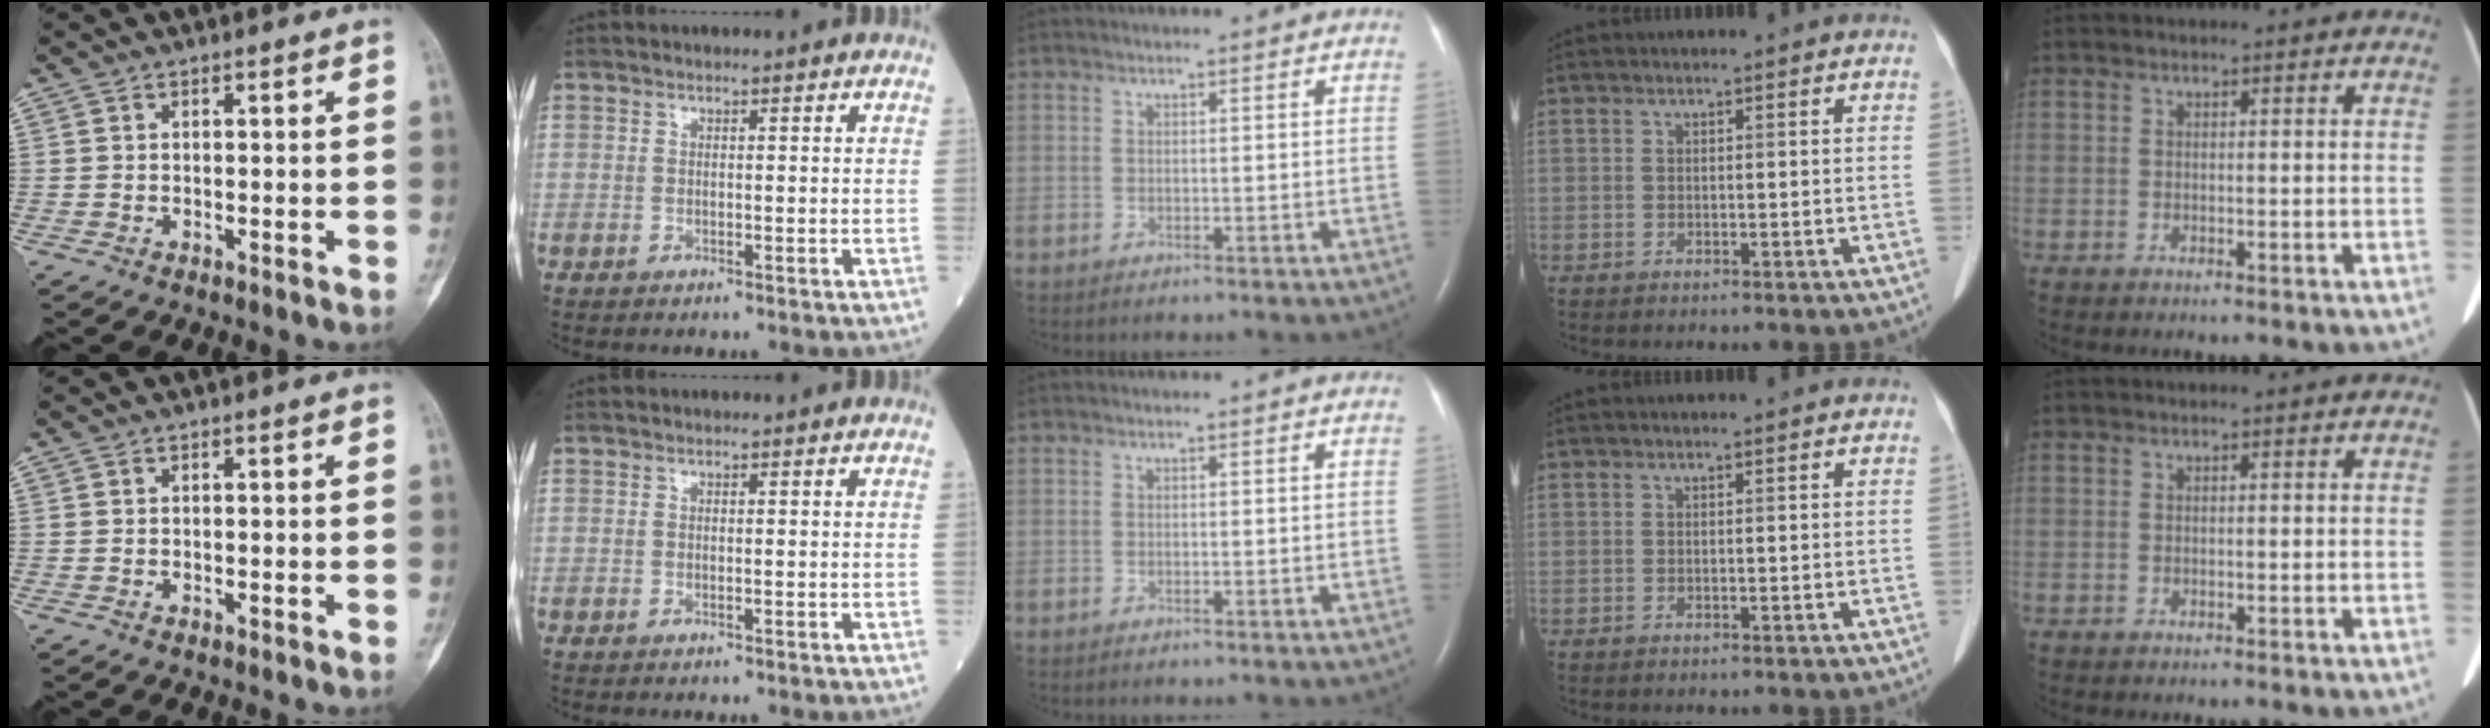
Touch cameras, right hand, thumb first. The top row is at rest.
{}